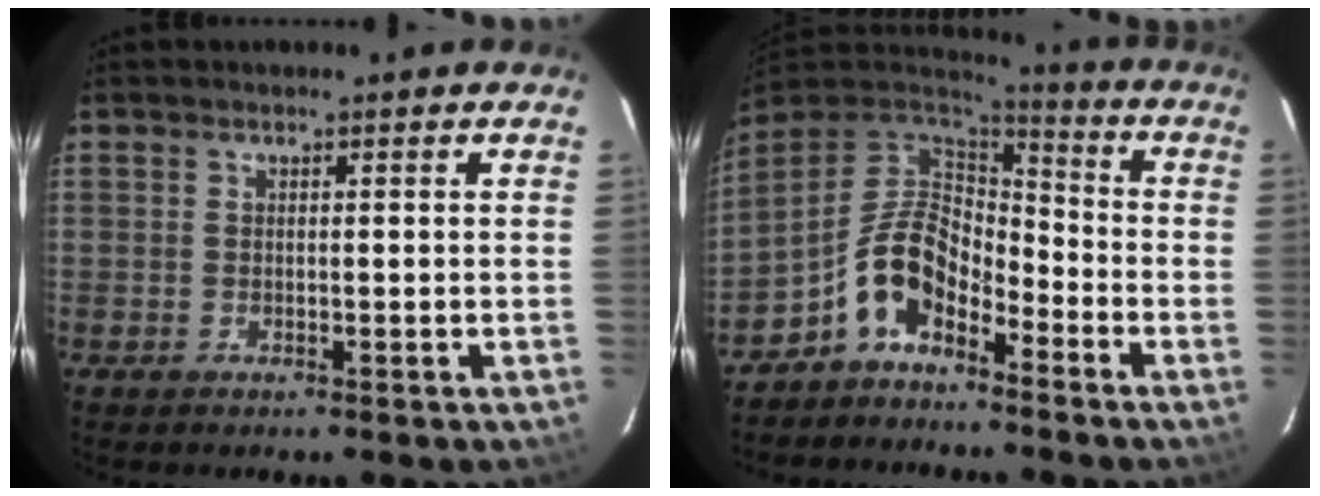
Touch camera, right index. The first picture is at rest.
{"total": 10.8, "force": [-6.4, 5.6, 6.7], "torque": [-0.142, 0.026, -0.129]}